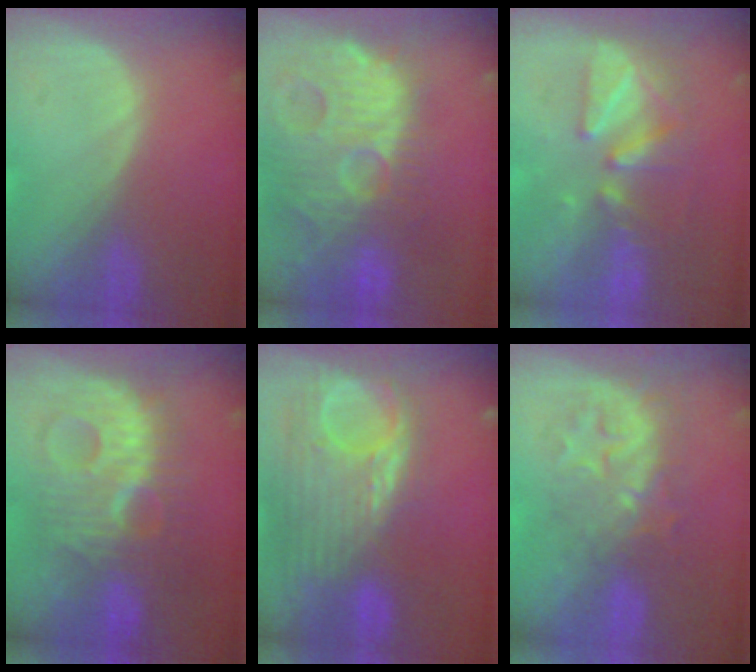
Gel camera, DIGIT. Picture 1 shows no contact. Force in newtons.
{"total": 14.8, "press": 12.7, "slide": 7.6}
{"total": 8.8, "press": 7.8, "slide": 4.1}
{"total": 10.6, "press": 10.6, "slide": 0.3}
{"total": 11.9, "press": 10.4, "slide": 5.8}
{"total": 9.0, "press": 8.0, "slide": 4.2}